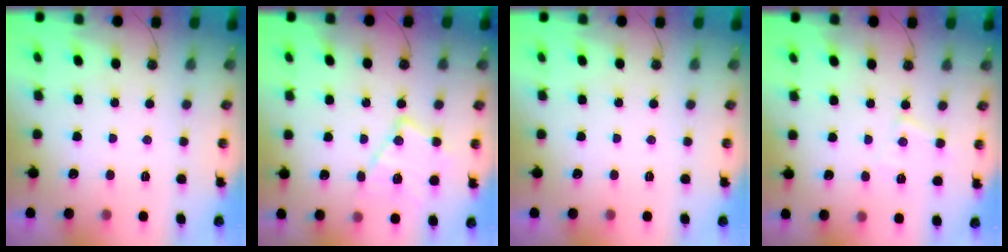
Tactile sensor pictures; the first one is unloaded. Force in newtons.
{"total": 13.9, "press": 13.9, "slide": 0.6}
{"total": 0.0}
{"total": 6.6, "press": 6.6, "slide": 0.4}